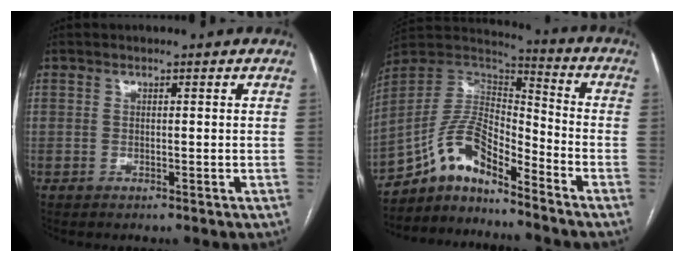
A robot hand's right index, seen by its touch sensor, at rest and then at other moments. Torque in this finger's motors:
{"motor_torque": [1.03, -1.10, 0.59, 0.12]}